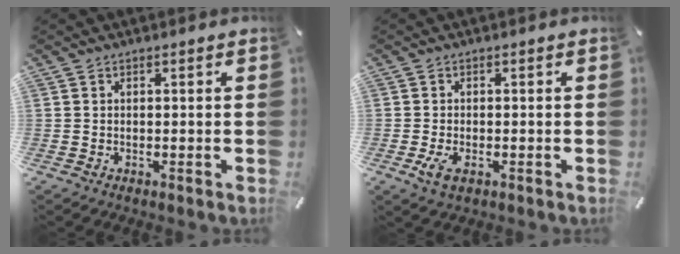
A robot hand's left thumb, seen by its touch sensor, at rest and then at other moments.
{"total": 3.3, "force": [-0.9, 1.7, 2.6], "torque": [-0.063, -0.005, -0.019]}